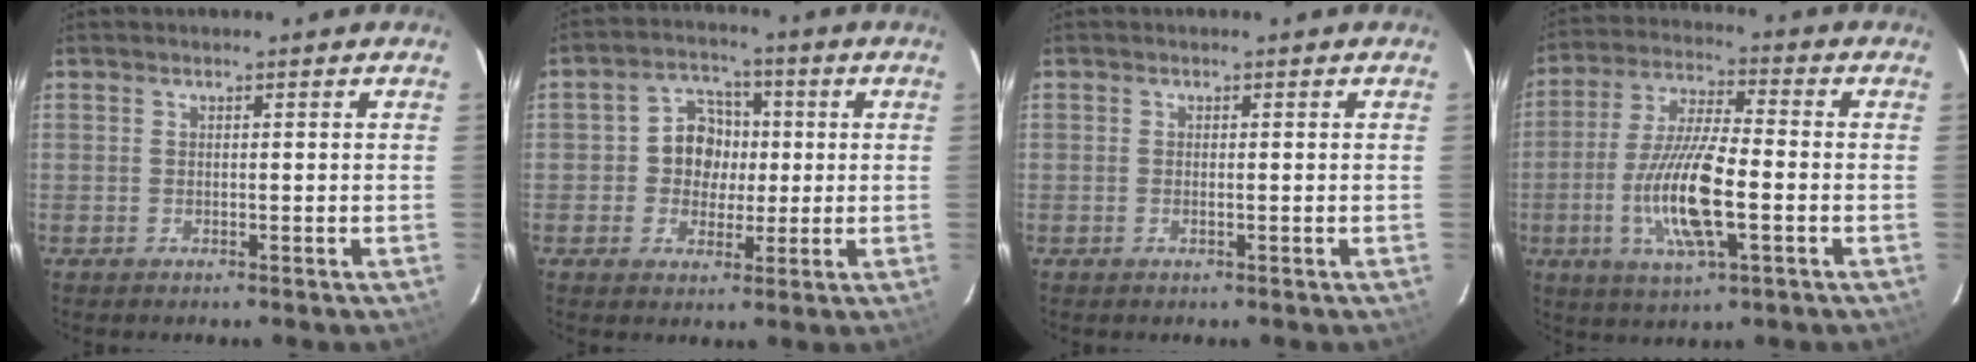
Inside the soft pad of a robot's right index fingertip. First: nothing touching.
{"total": 7.4, "force": [-0.2, 6.7, 3.1], "torque": [-0.058, 0.027, -0.003]}
{"total": 0.7, "force": [-0.2, 0.1, 0.7], "torque": [-0.013, 0.001, -0.003]}
{"total": 14.4, "force": [-3.6, 3.7, 13.4], "torque": [-0.274, -0.007, -0.069]}